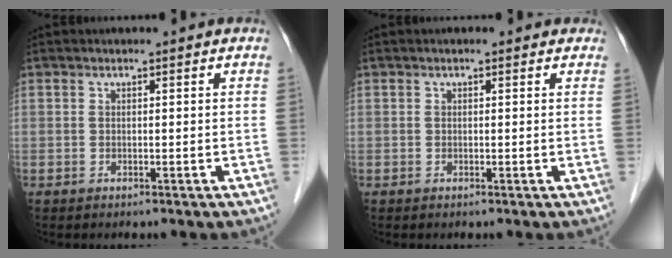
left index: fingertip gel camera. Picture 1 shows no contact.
{"total": 0.7, "force": [0.3, 0.5, 0.2], "torque": [0.000, 0.000, -0.005]}